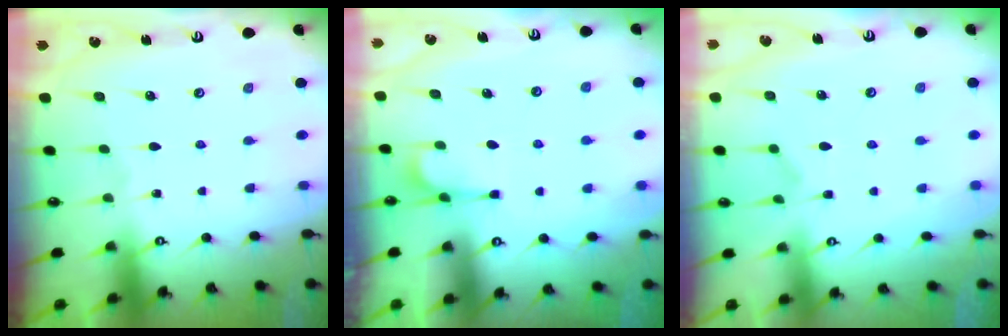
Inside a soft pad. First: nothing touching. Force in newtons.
{"total": 2.5, "press": 2.2, "slide": 1.2}
{"total": 1.7, "press": 1.2, "slide": 1.1}